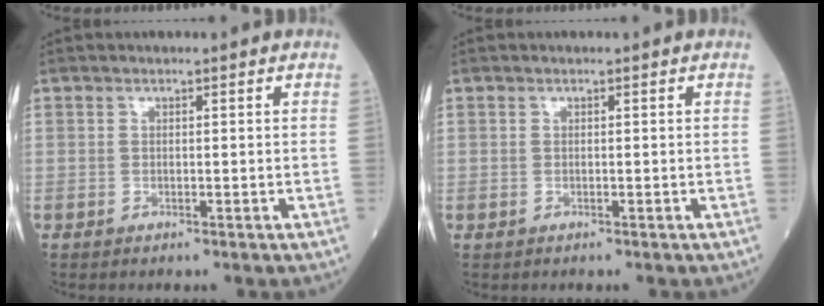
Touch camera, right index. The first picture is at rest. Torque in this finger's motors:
{"motor_torque": [-0.12, -0.04, -0.42, -0.18]}